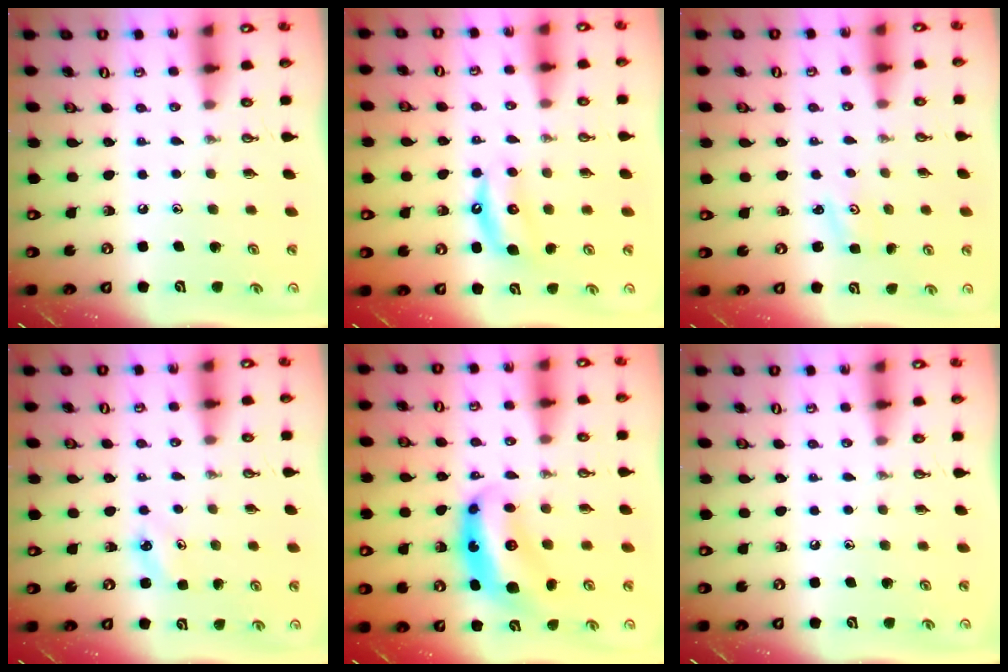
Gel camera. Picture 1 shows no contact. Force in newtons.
{"total": 5.8, "press": 5.8, "slide": 0.7}
{"total": 1.3, "press": 1.3, "slide": 0.2}
{"total": 3.7, "press": 3.7, "slide": 0.4}
{"total": 8.2, "press": 8.1, "slide": 0.4}
{"total": 0.0}